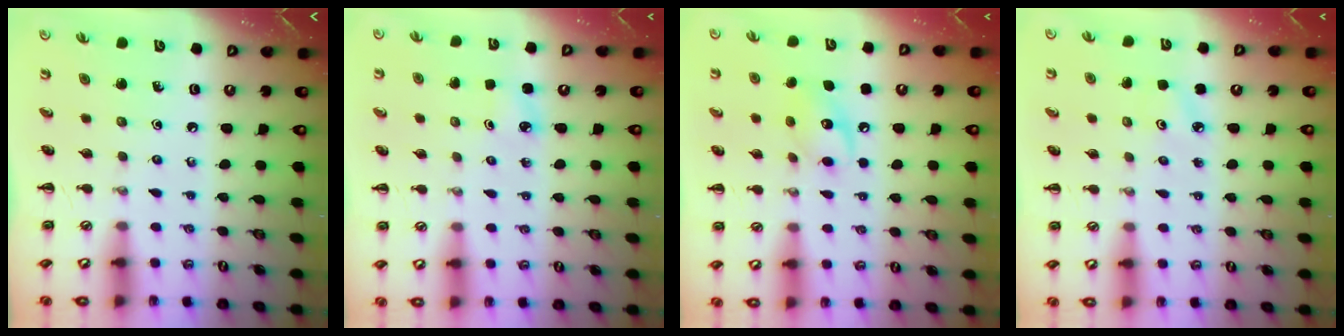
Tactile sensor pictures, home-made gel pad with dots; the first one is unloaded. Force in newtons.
{"total": 3.0, "press": 2.8, "slide": 0.9}
{"total": 9.1, "press": 9.0, "slide": 0.8}
{"total": 2.7, "press": 2.5, "slide": 0.8}